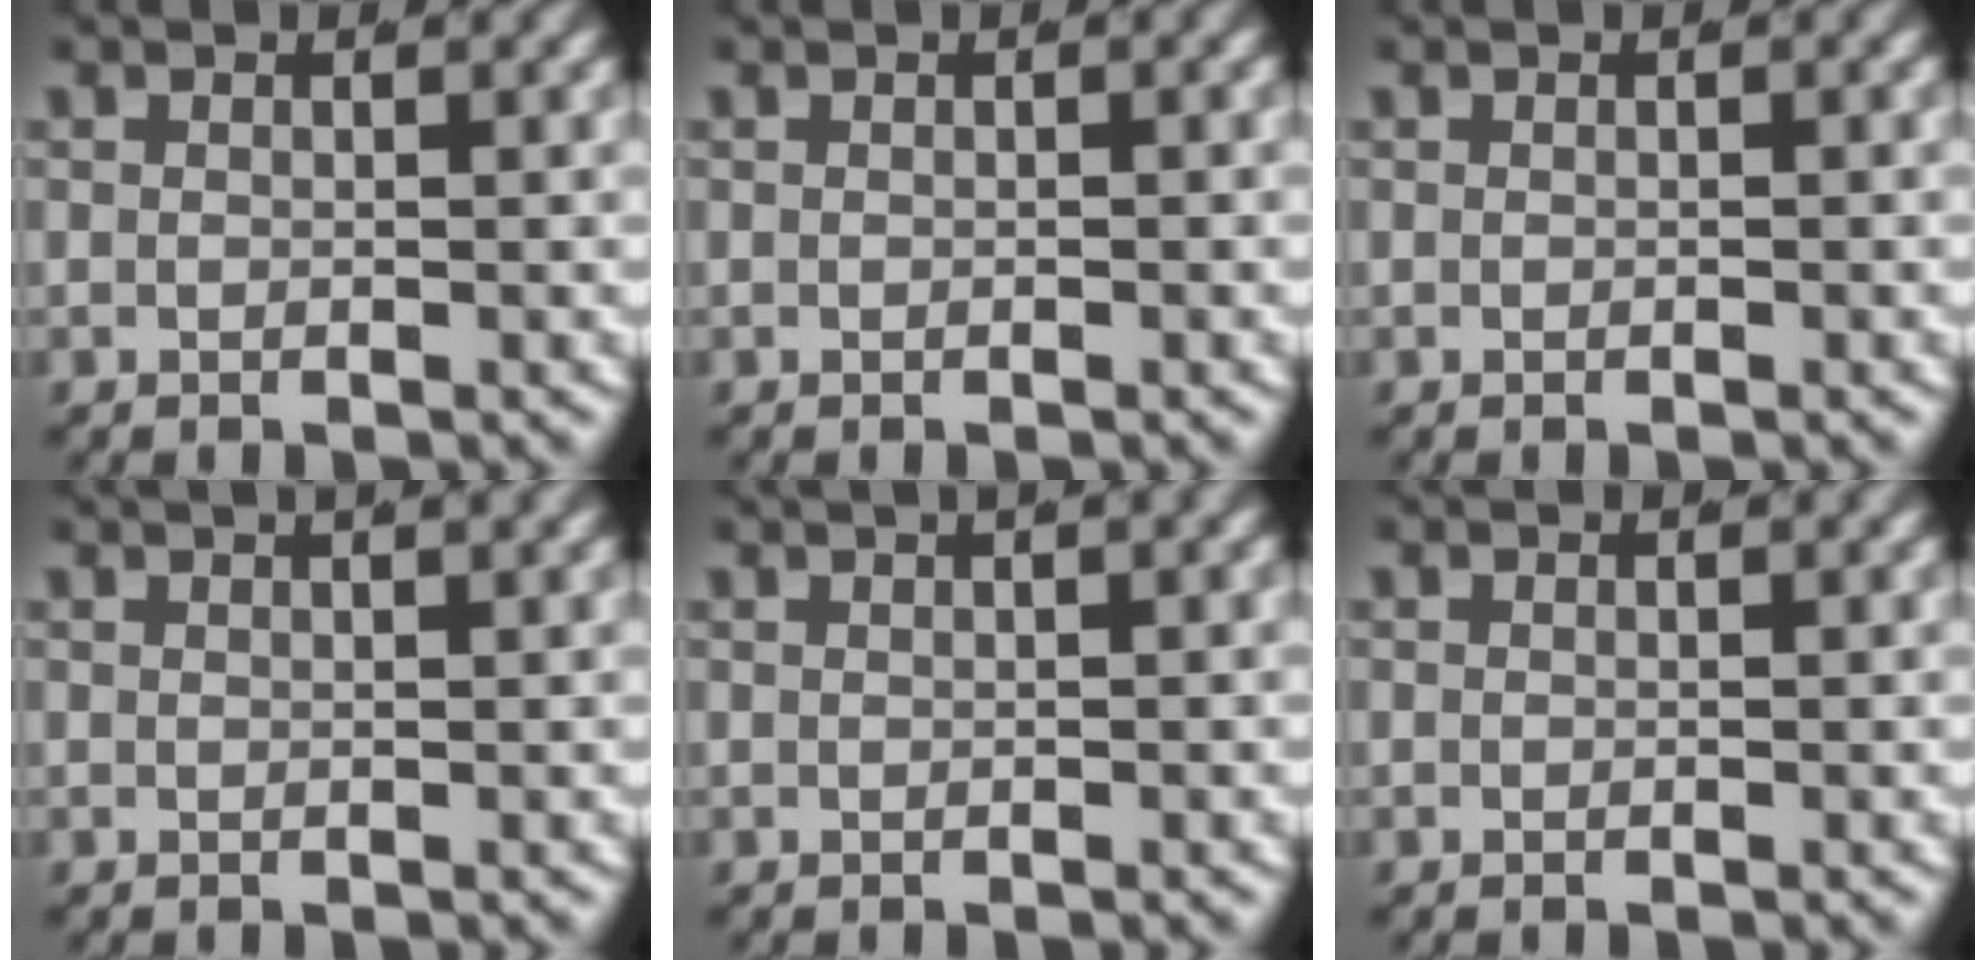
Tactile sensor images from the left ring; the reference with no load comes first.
{"total": 0.0}
{"total": 0.0}
{"total": 1.6, "force": [1.2, -0.3, 1.0], "torque": [-0.001, 0.010, 0.018]}
{"total": 1.3, "force": [0.8, -0.1, 1.0], "torque": [0.000, 0.016, 0.009]}
{"total": 0.0}